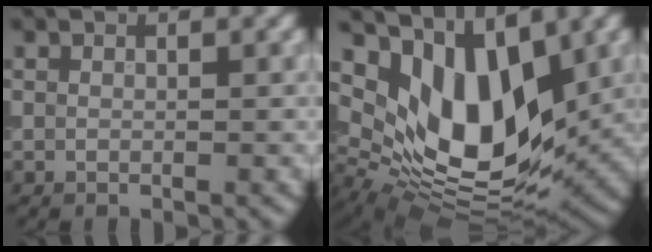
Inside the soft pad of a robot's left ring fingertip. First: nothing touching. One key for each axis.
{"total": 11.1, "fx": 4.1, "fy": 5.8, "fz": 8.6, "tx": -0.145, "ty": -0.013, "tz": 0.078}